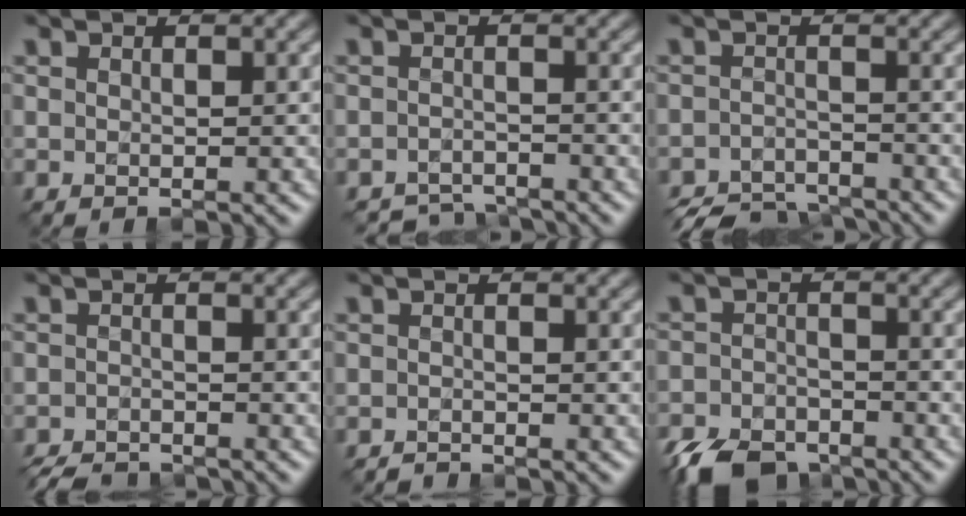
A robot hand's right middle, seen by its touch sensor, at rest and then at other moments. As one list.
[{"total": 3.3, "force": [-3.3, 0.2, -0.3], "torque": [0.009, -0.007, -0.055]}, {"total": 5.8, "force": [-5.6, 1.1, 1.2], "torque": [-0.013, -0.015, -0.095]}, {"total": 3.9, "force": [-3.8, 0.5, 0.7], "torque": [-0.010, -0.015, -0.067]}, {"total": 1.1, "force": [-1.0, -0.1, -0.2], "torque": [0.005, -0.010, -0.021]}, {"total": 6.8, "force": [-5.7, 2.9, 2.3], "torque": [-0.044, -0.018, -0.109]}]